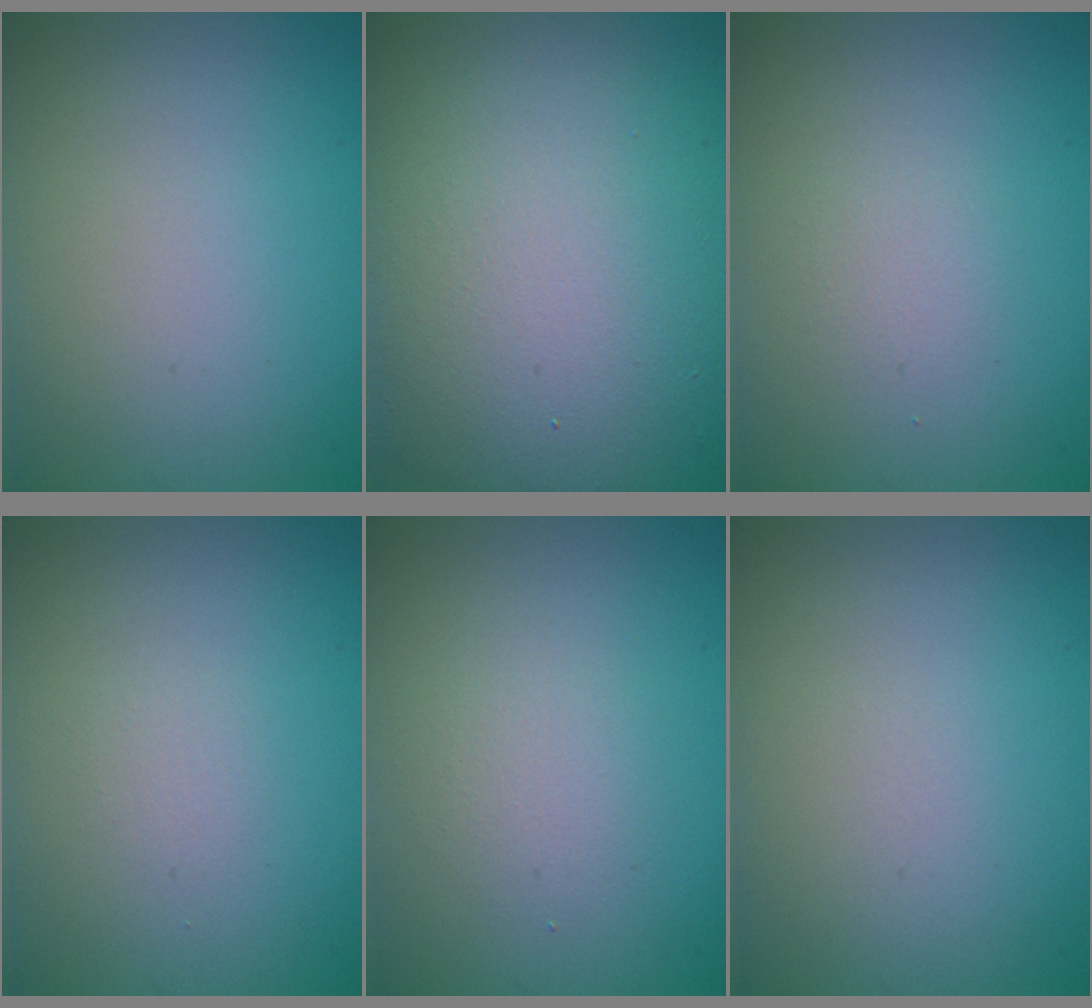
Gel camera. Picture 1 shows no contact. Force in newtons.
{"total": 20.5, "press": 20.4, "slide": 1.2}
{"total": 1.2, "press": 1.2, "slide": 0.1}
{"total": 0.6, "press": 0.6, "slide": 0.0}
{"total": 1.7, "press": 1.7, "slide": 0.2}
{"total": 0.0}